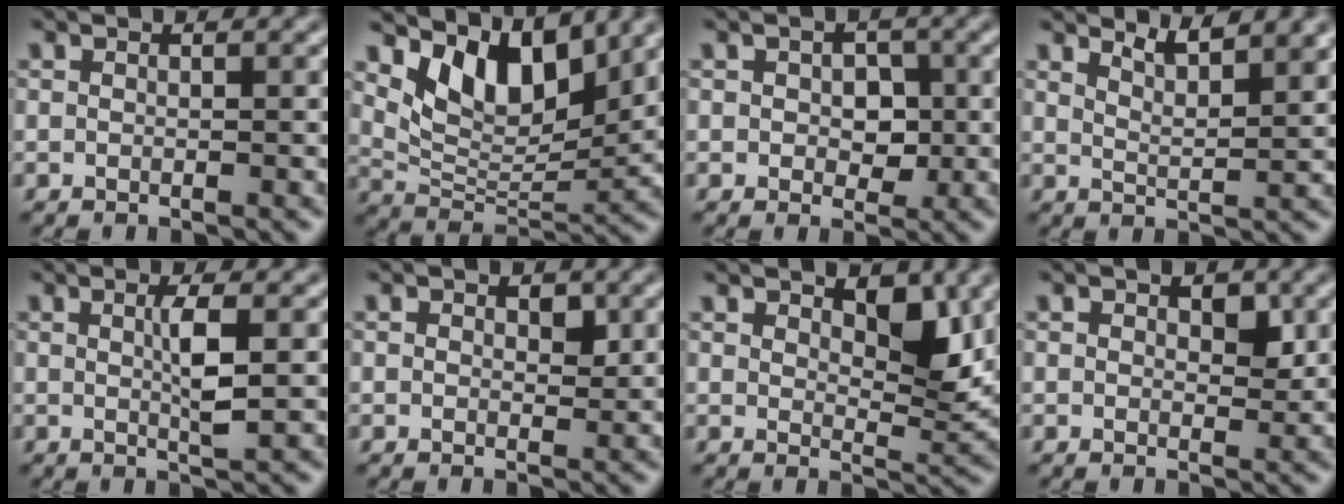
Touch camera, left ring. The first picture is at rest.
{"total": 7.7, "force": [4.8, 3.6, 4.9], "torque": [-0.085, -0.009, 0.083]}
{"total": 2.5, "force": [0.0, 1.7, 1.8], "torque": [-0.028, -0.003, -0.002]}
{"total": 3.9, "force": [3.2, 0.9, 2.0], "torque": [-0.022, 0.008, 0.039]}
{"total": 2.5, "force": [0.3, 0.3, 2.4], "torque": [-0.050, -0.001, 0.005]}
{"total": 1.3, "force": [0.4, 0.8, 0.8], "torque": [-0.009, -0.003, 0.005]}
{"total": 4.3, "force": [2.3, 1.8, 3.2], "torque": [-0.049, -0.008, 0.034]}
{"total": 1.9, "force": [0.6, 1.2, 1.4], "torque": [-0.017, -0.004, 0.010]}